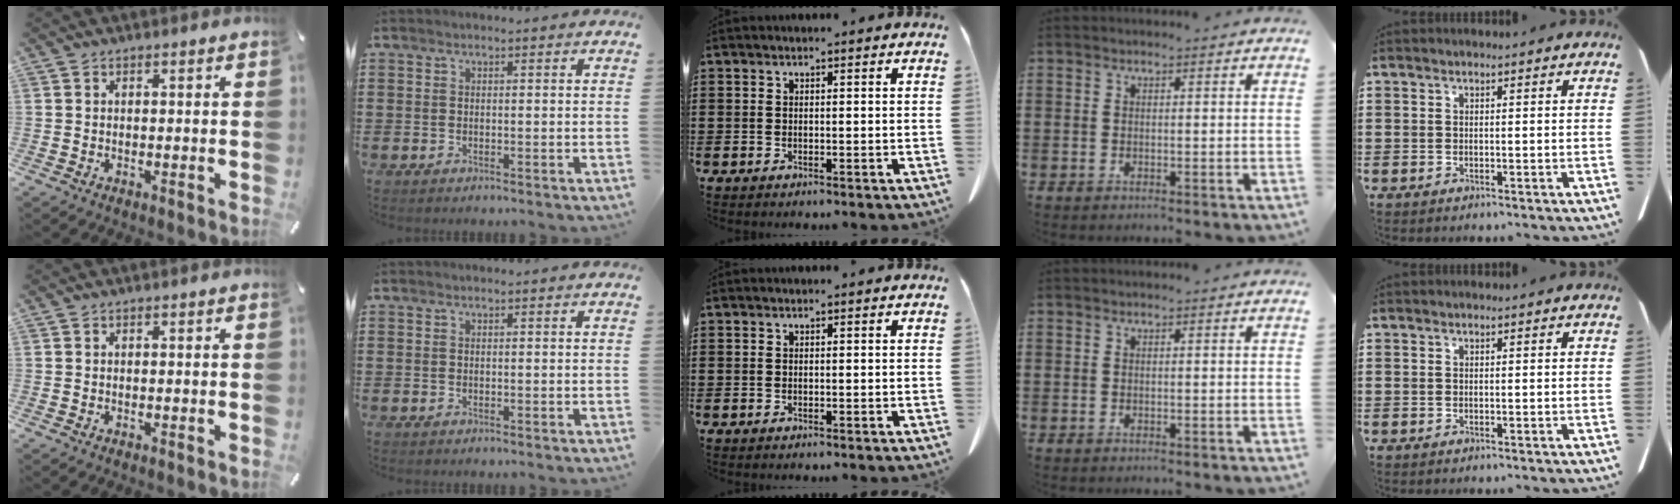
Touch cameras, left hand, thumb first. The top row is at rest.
{}